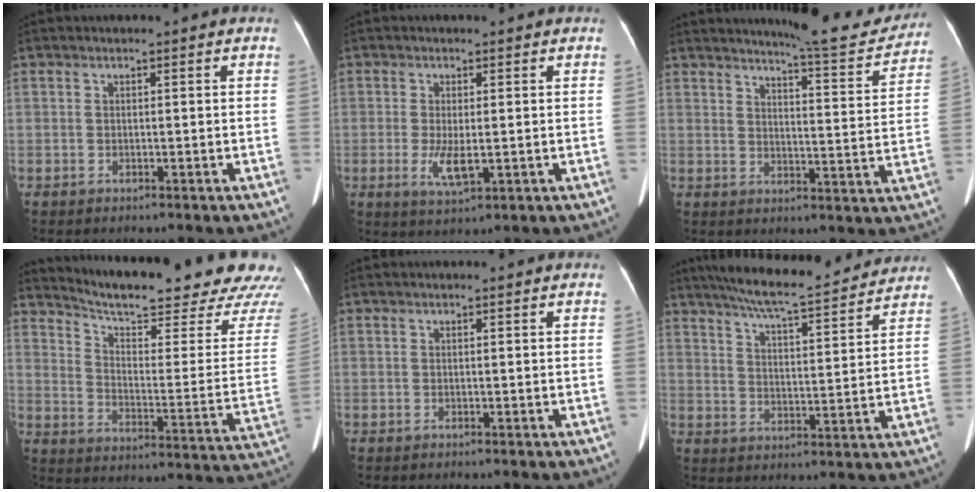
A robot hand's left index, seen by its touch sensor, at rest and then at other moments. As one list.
[{"total": 4.2, "force": [-0.3, 1.2, 4.0], "torque": [-0.077, -0.009, -0.001]}, {"total": 12.2, "force": [11.7, 0.7, 3.3], "torque": [-0.040, -0.031, 0.141]}, {"total": 26.9, "force": [24.5, 2.5, 10.7], "torque": [-0.163, -0.089, 0.306]}, {"total": 0.0}, {"total": 17.7, "force": [16.0, 2.1, 7.3], "torque": [-0.120, 0.016, 0.224]}]